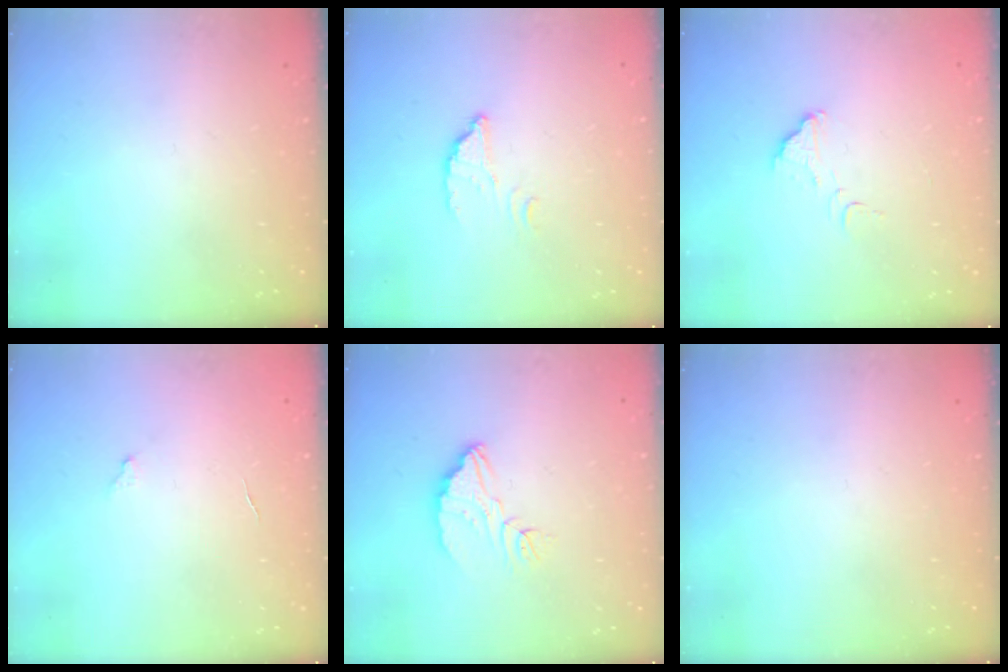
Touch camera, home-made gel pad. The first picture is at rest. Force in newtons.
{"total": 2.7, "press": 2.7, "slide": 0.4}
{"total": 2.9, "press": 2.9, "slide": 0.1}
{"total": 3.0, "press": 3.0, "slide": 0.3}
{"total": 7.1, "press": 7.1, "slide": 0.4}
{"total": 0.0}